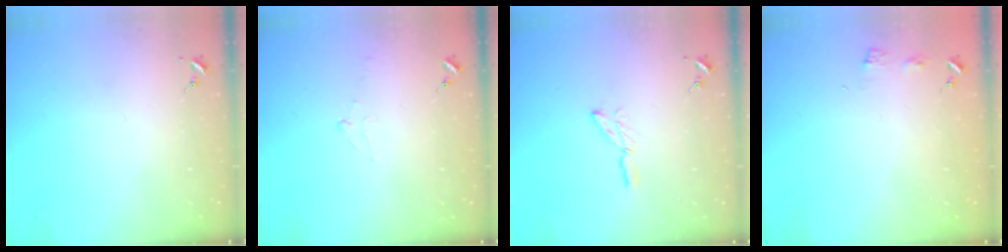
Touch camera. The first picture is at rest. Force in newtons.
{"total": 6.7, "press": 6.7, "slide": 0.7}
{"total": 3.9, "press": 3.8, "slide": 0.4}
{"total": 3.9, "press": 3.9, "slide": 0.4}